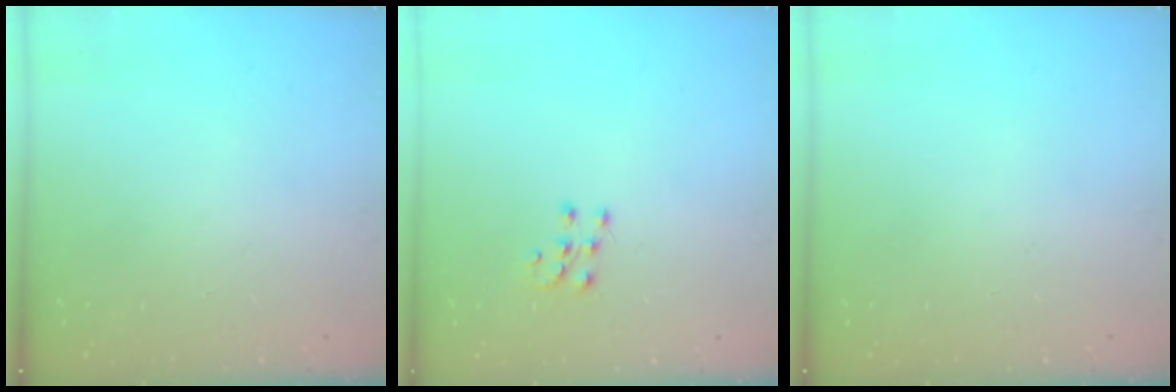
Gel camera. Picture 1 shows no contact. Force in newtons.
{"total": 6.0, "press": 5.9, "slide": 0.4}
{"total": 0.0}